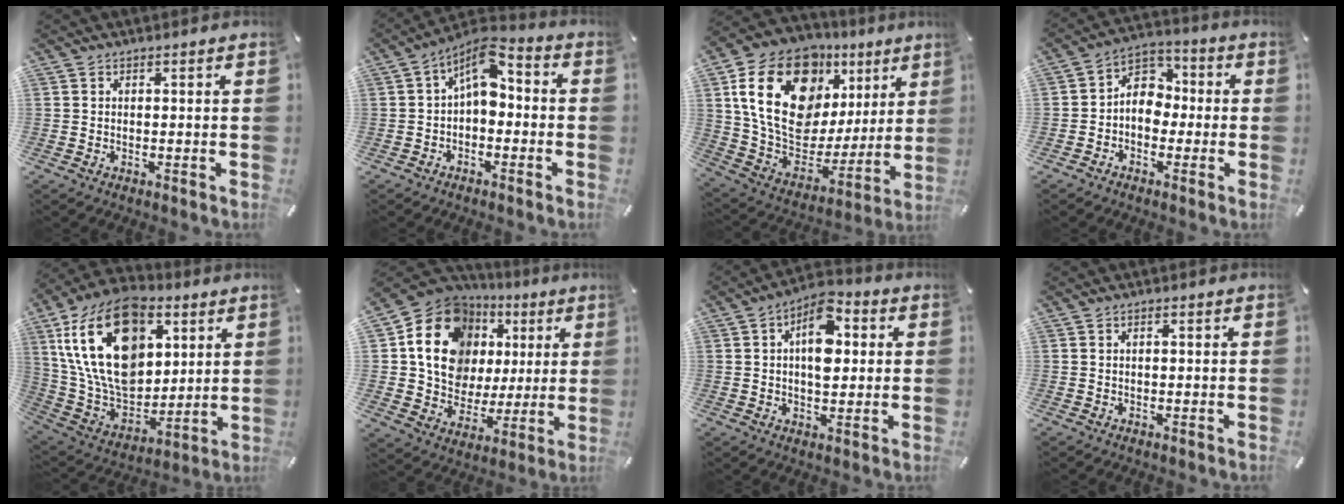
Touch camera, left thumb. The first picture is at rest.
{"total": 7.7, "force": [1.1, 4.8, 5.9], "torque": [-0.104, -0.011, 0.017]}
{"total": 23.3, "force": [10.1, 16.0, 13.5], "torque": [-0.247, -0.059, 0.177]}
{"total": 7.6, "force": [-1.5, 6.6, 3.5], "torque": [-0.074, 0.022, -0.029]}
{"total": 25.7, "force": [9.0, 17.2, 16.8], "torque": [-0.339, -0.043, 0.154]}
{"total": 18.0, "force": [5.7, 14.9, 8.4], "torque": [-0.151, -0.025, 0.112]}
{"total": 10.8, "force": [2.4, 6.6, 8.2], "torque": [-0.108, -0.001, 0.040]}
{"total": 0.6, "force": [0.2, 0.3, 0.5], "torque": [-0.009, 0.003, 0.002]}